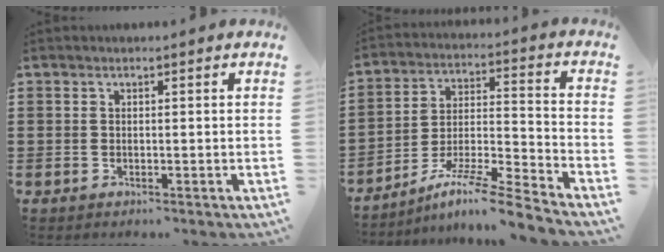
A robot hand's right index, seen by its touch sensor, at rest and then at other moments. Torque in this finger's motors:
{"motor_torque": [1.09, 1.05, 0.13, 0.03]}